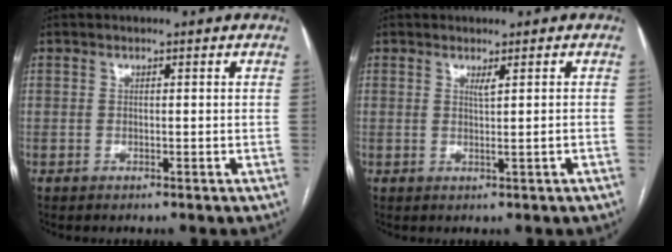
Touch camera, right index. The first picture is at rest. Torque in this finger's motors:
{"motor_torque": [-0.08, -0.07, -0.02, 0.00]}